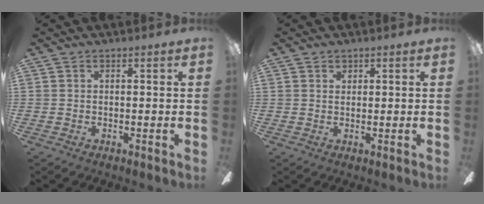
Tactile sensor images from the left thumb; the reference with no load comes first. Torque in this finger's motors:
{"motor_torque": [0.10, -0.22, -0.18, -0.13, -0.05]}